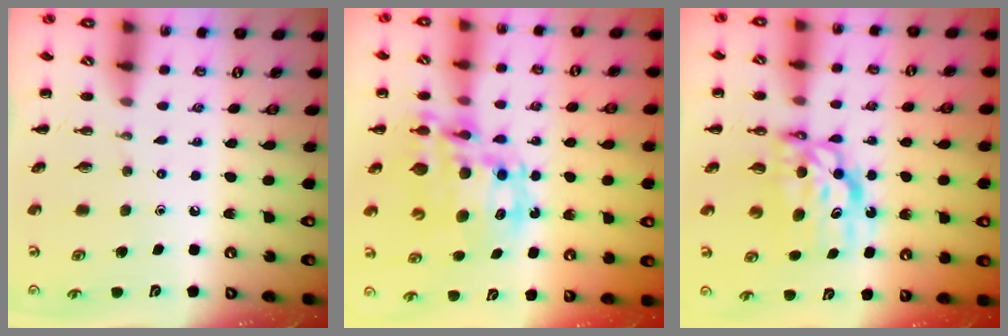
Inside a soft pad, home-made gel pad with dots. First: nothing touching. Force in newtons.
{"total": 16.0, "press": 15.5, "slide": 3.6}
{"total": 8.1, "press": 7.7, "slide": 2.6}